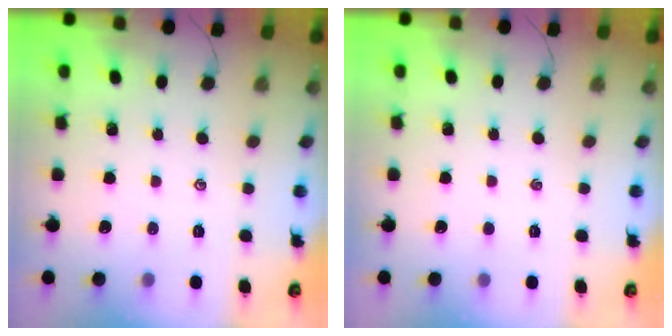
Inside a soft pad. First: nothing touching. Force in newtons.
{"total": 0.0}